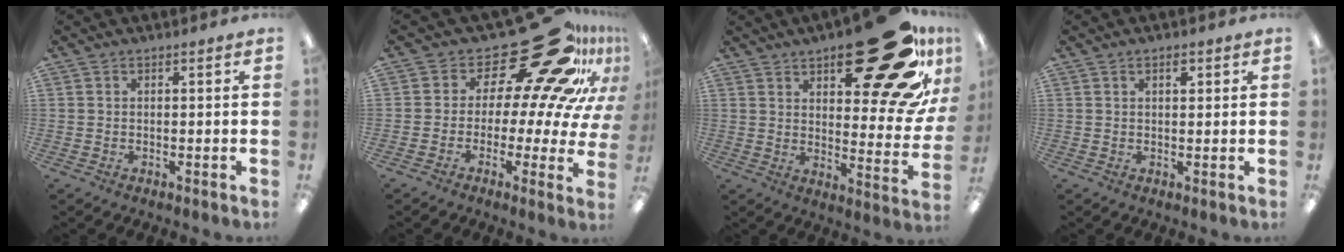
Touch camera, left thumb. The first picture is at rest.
{"total": 24.7, "force": [14.9, 9.7, 17.1], "torque": [-0.210, -0.128, 0.260]}
{"total": 30.2, "force": [17.6, 11.2, 21.9], "torque": [-0.253, -0.114, 0.280]}
{"total": 2.1, "force": [1.2, 1.0, 1.4], "torque": [-0.014, -0.004, 0.017]}